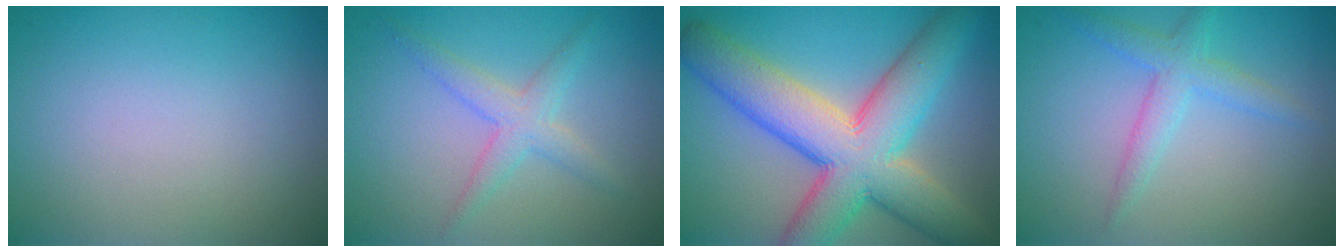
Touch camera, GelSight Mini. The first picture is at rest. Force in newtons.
{"total": 2.5, "press": 2.5, "slide": 0.1}
{"total": 11.2, "press": 11.2, "slide": 0.5}
{"total": 2.4, "press": 2.4, "slide": 0.1}